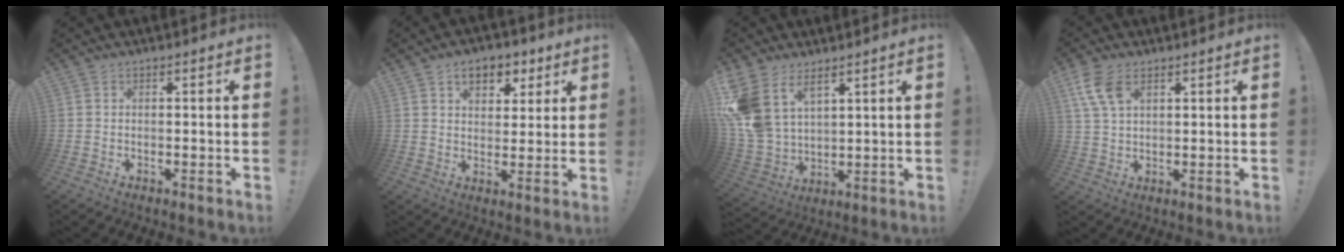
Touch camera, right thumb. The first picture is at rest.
{"total": 8.8, "force": [4.6, 5.9, 4.6], "torque": [-0.052, -0.021, 0.083]}
{"total": 12.6, "force": [6.9, 8.1, 6.8], "torque": [-0.163, -0.048, 0.134]}
{"total": 8.1, "force": [4.0, 4.5, 5.3], "torque": [-0.107, -0.007, 0.080]}